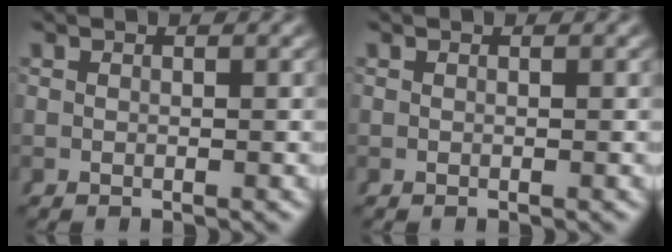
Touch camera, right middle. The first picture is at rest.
{"total": 0.0}